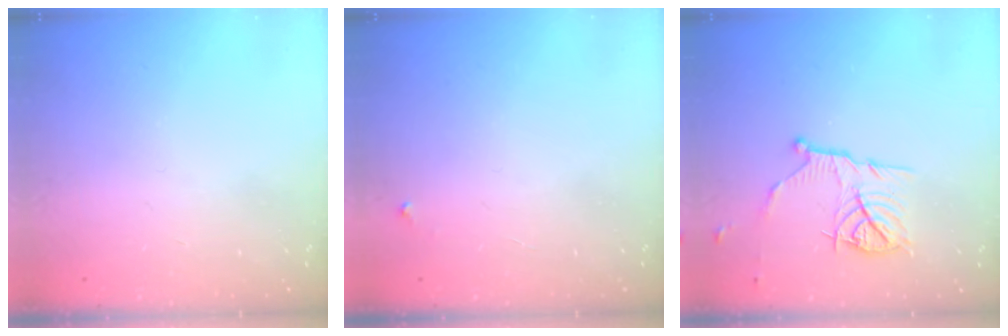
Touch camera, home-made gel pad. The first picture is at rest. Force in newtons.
{"total": 2.2, "press": 2.2, "slide": 0.1}
{"total": 11.2, "press": 11.2, "slide": 0.8}